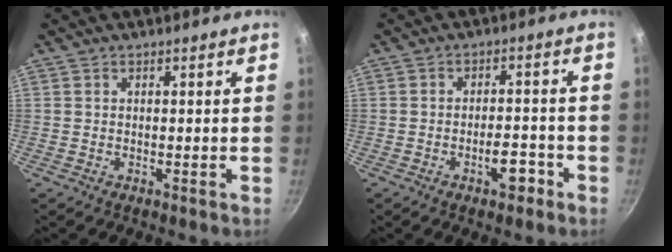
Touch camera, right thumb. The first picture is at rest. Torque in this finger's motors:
{"motor_torque": [2.53, 2.39, 0.77, -0.94, 0.25]}